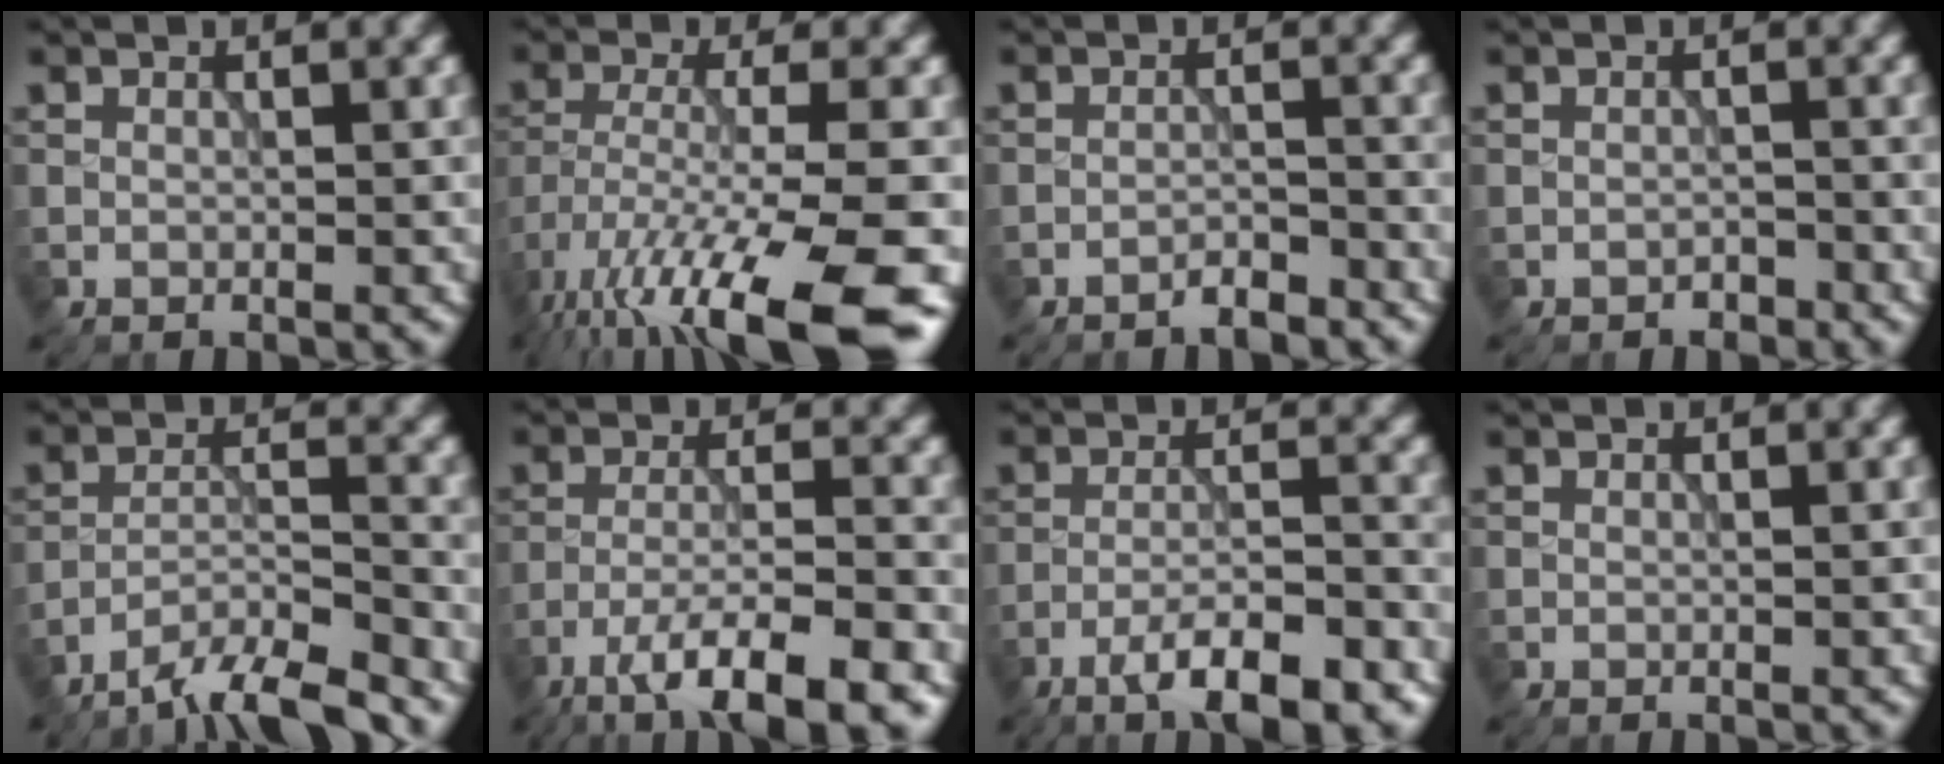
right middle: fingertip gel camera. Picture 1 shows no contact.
{"total": 14.4, "force": [-9.0, 3.2, 10.8], "torque": [-0.212, -0.026, -0.141]}
{"total": 1.9, "force": [-1.7, 0.3, 0.8], "torque": [-0.009, 0.005, -0.031]}
{"total": 0.9, "force": [-0.7, 0.4, 0.2], "torque": [-0.002, 0.000, -0.012]}
{"total": 7.9, "force": [-6.8, 1.3, 3.7], "torque": [-0.059, -0.002, -0.117]}
{"total": 8.2, "force": [-5.3, 1.6, 6.0], "torque": [-0.096, 0.000, -0.092]}
{"total": 6.8, "force": [-4.5, 1.3, 4.8], "torque": [-0.078, 0.004, -0.075]}
{"total": 0.0}